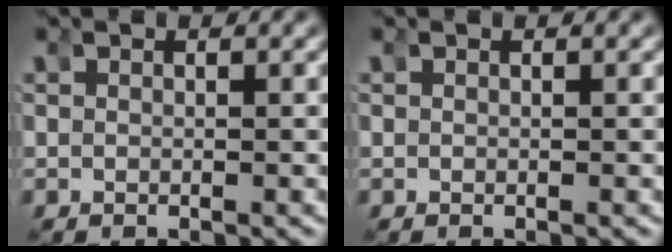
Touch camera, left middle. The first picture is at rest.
{"total": 0.0}